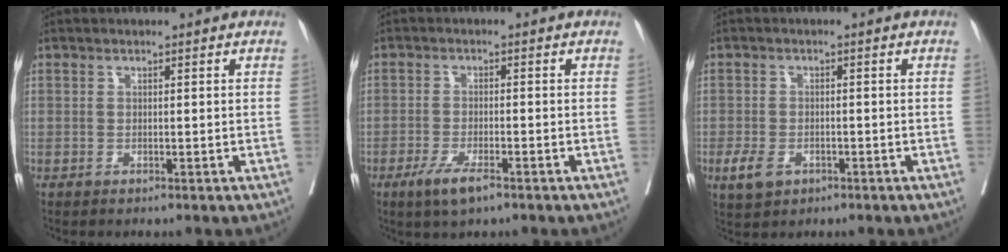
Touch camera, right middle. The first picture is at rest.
{"total": 4.7, "force": [-2.9, 1.0, 3.5], "torque": [-0.074, -0.008, -0.048]}
{"total": 4.0, "force": [-1.9, 2.7, 2.3], "torque": [-0.046, -0.002, -0.024]}